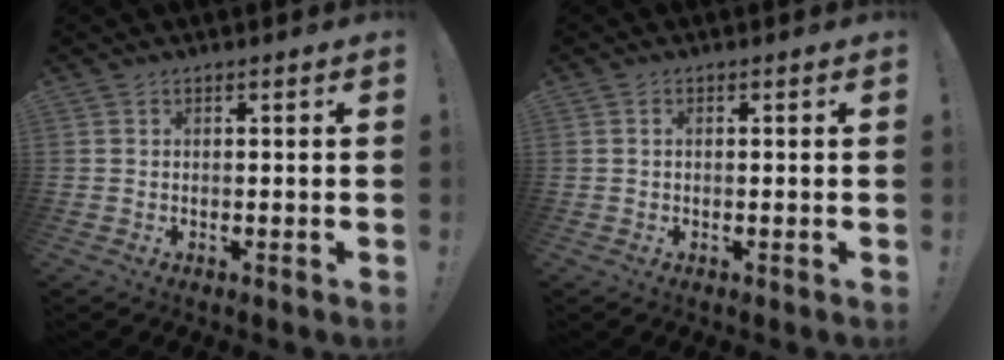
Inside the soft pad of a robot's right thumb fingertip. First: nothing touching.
{"total": 0.9, "force": [0.1, 0.5, 0.7], "torque": [-0.021, 0.007, 0.002]}